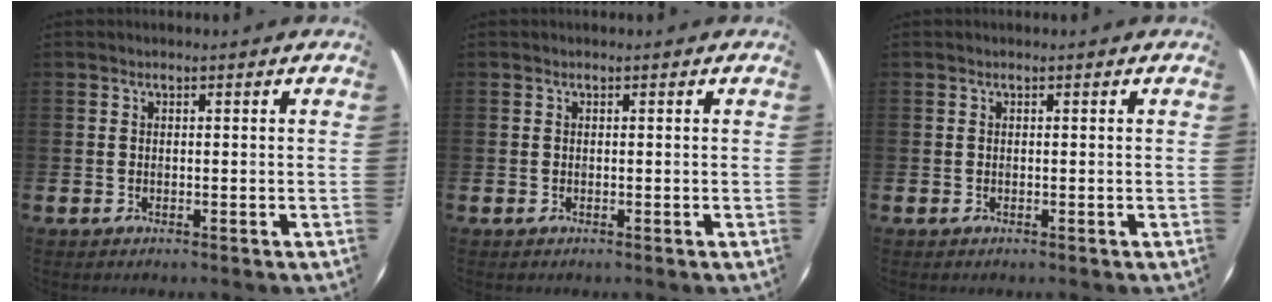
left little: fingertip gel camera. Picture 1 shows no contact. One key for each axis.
{"total": 0.0}
{"total": 0.0}